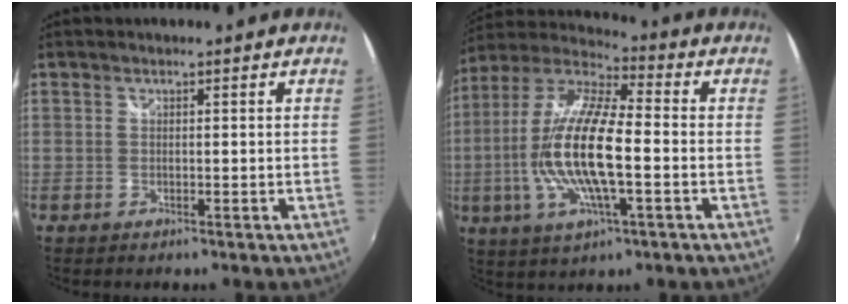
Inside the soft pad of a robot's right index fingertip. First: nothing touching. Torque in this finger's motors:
{"motor_torque": [1.84, -0.30, 1.05, 0.21]}